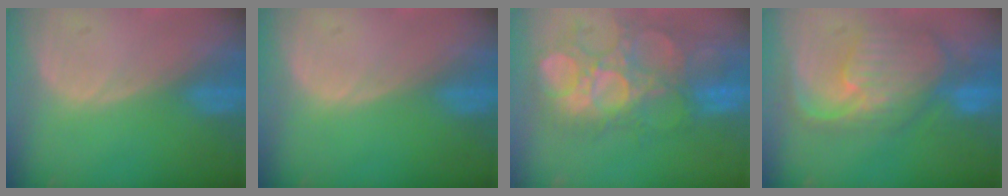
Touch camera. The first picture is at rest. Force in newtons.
{"total": 0.0}
{"total": 11.2, "press": 10.8, "slide": 3.1}
{"total": 10.5, "press": 9.4, "slide": 4.7}